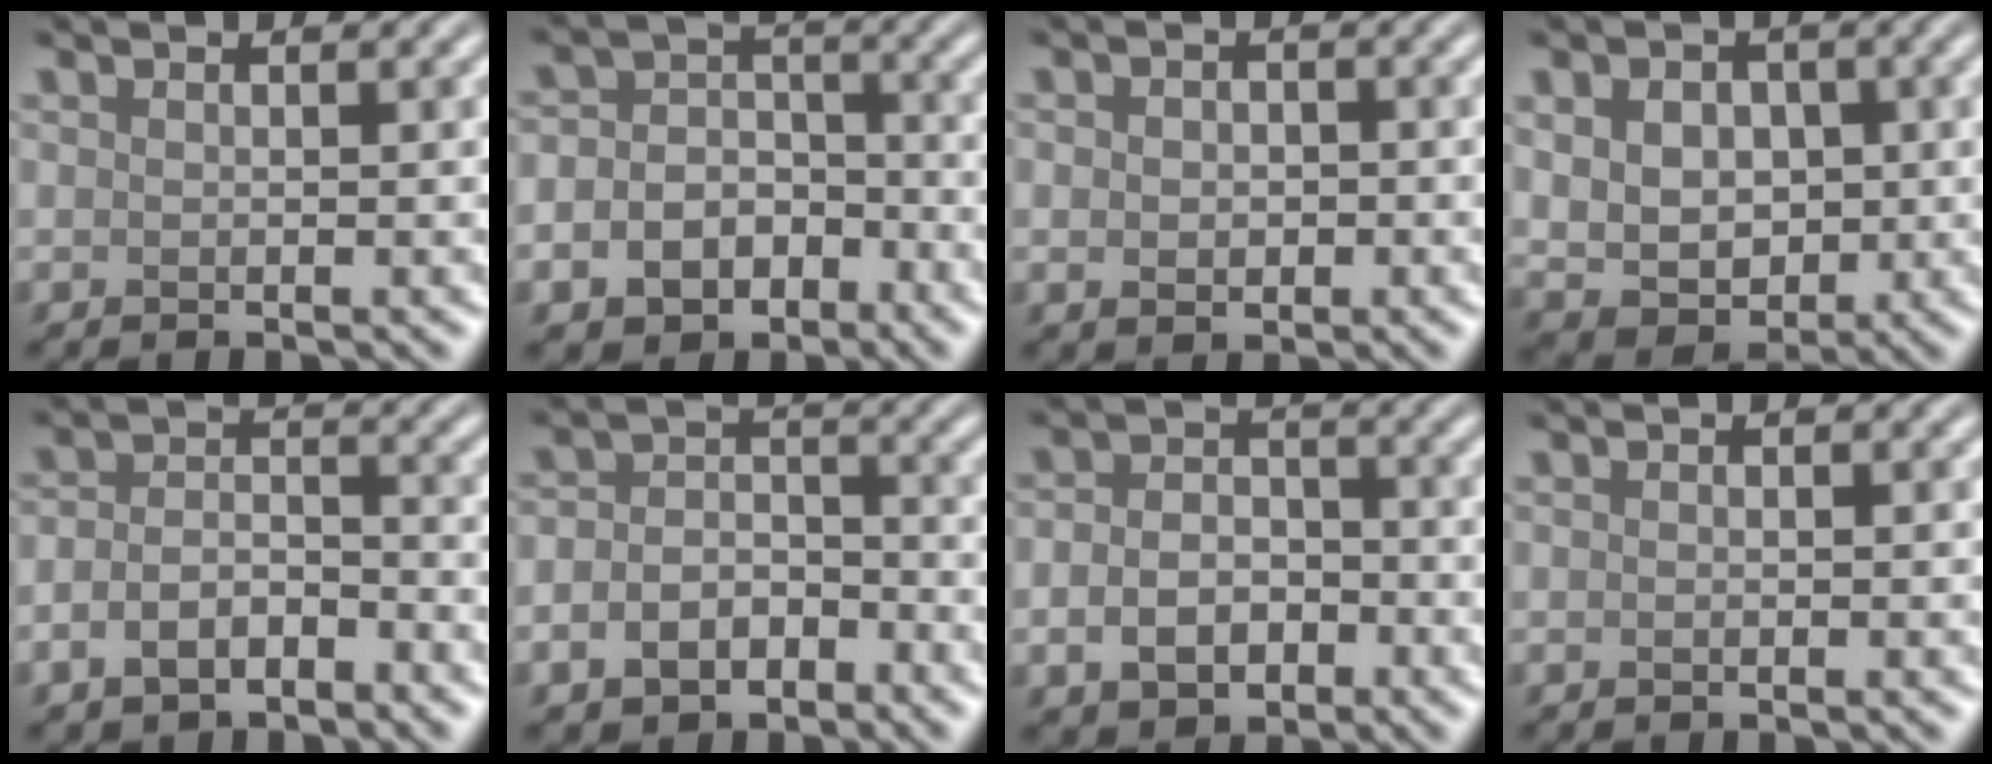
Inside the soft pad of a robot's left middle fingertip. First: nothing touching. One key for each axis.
{"total": 6.7, "fx": -3.2, "fy": 5.1, "fz": 2.8, "tx": -0.022, "ty": -0.006, "tz": -0.058}
{"total": 2.0, "fx": -0.2, "fy": 1.6, "fz": 1.2, "tx": -0.017, "ty": -0.003, "tz": -0.005}
{"total": 7.4, "fx": 0.9, "fy": 5.8, "fz": 4.6, "tx": -0.079, "ty": 0.007, "tz": 0.014}
{"total": 3.6, "fx": -2.0, "fy": 2.1, "fz": 2.2, "tx": -0.044, "ty": 0.002, "tz": -0.043}
{"total": 4.3, "fx": -2.2, "fy": 2.9, "fz": 2.3, "tx": -0.043, "ty": -0.001, "tz": -0.043}
{"total": 4.4, "fx": -1.6, "fy": 3.2, "fz": 2.6, "tx": -0.047, "ty": -0.003, "tz": -0.033}
{"total": 0.0}